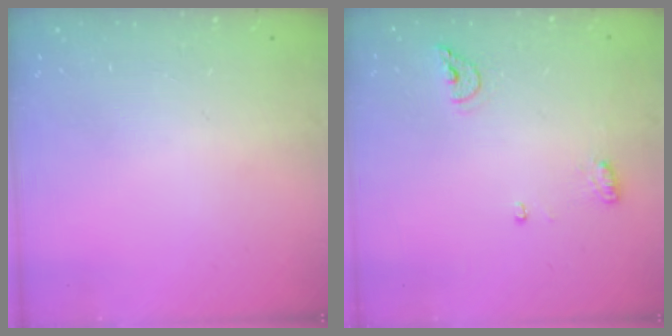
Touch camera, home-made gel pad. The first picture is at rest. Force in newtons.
{"total": 6.6, "press": 6.5, "slide": 1.0}